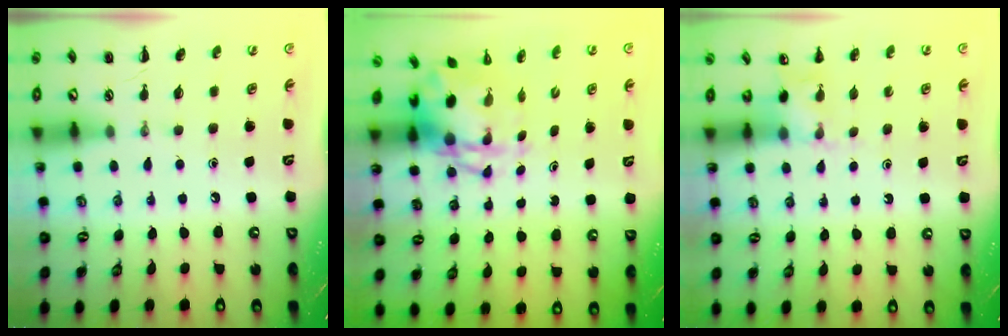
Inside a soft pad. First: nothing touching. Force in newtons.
{"total": 4.4, "press": 4.3, "slide": 1.1}
{"total": 3.7, "press": 3.5, "slide": 1.1}